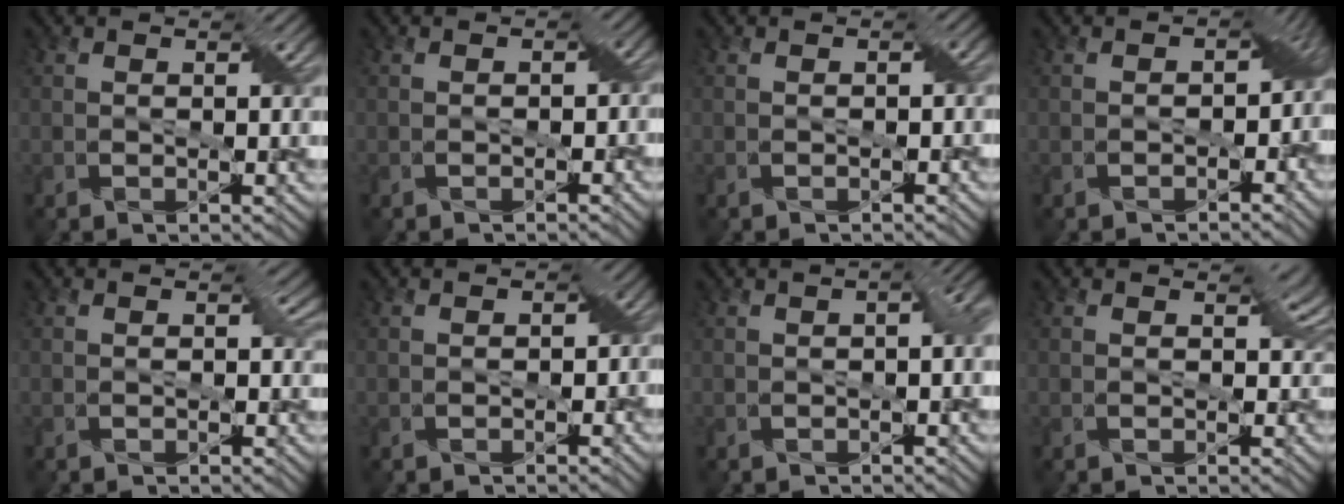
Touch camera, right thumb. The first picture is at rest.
{"total": 1.5, "force": [-0.6, 1.1, 0.7], "torque": [0.002, 0.001, -0.009]}
{"total": 0.5, "force": [-0.4, 0.3, 0.1], "torque": [0.003, 0.001, -0.004]}
{"total": 4.8, "force": [-2.0, 3.3, 2.8], "torque": [-0.021, -0.015, -0.035]}
{"total": 1.5, "force": [-0.3, 1.2, 0.7], "torque": [0.005, 0.000, -0.009]}
{"total": 2.5, "force": [-0.9, 1.9, 1.4], "torque": [-0.005, -0.002, -0.014]}
{"total": 4.1, "force": [-1.0, 2.2, 3.3], "torque": [-0.042, -0.007, -0.014]}
{"total": 1.4, "force": [-0.3, 1.1, 0.8], "torque": [-0.007, 0.002, -0.012]}